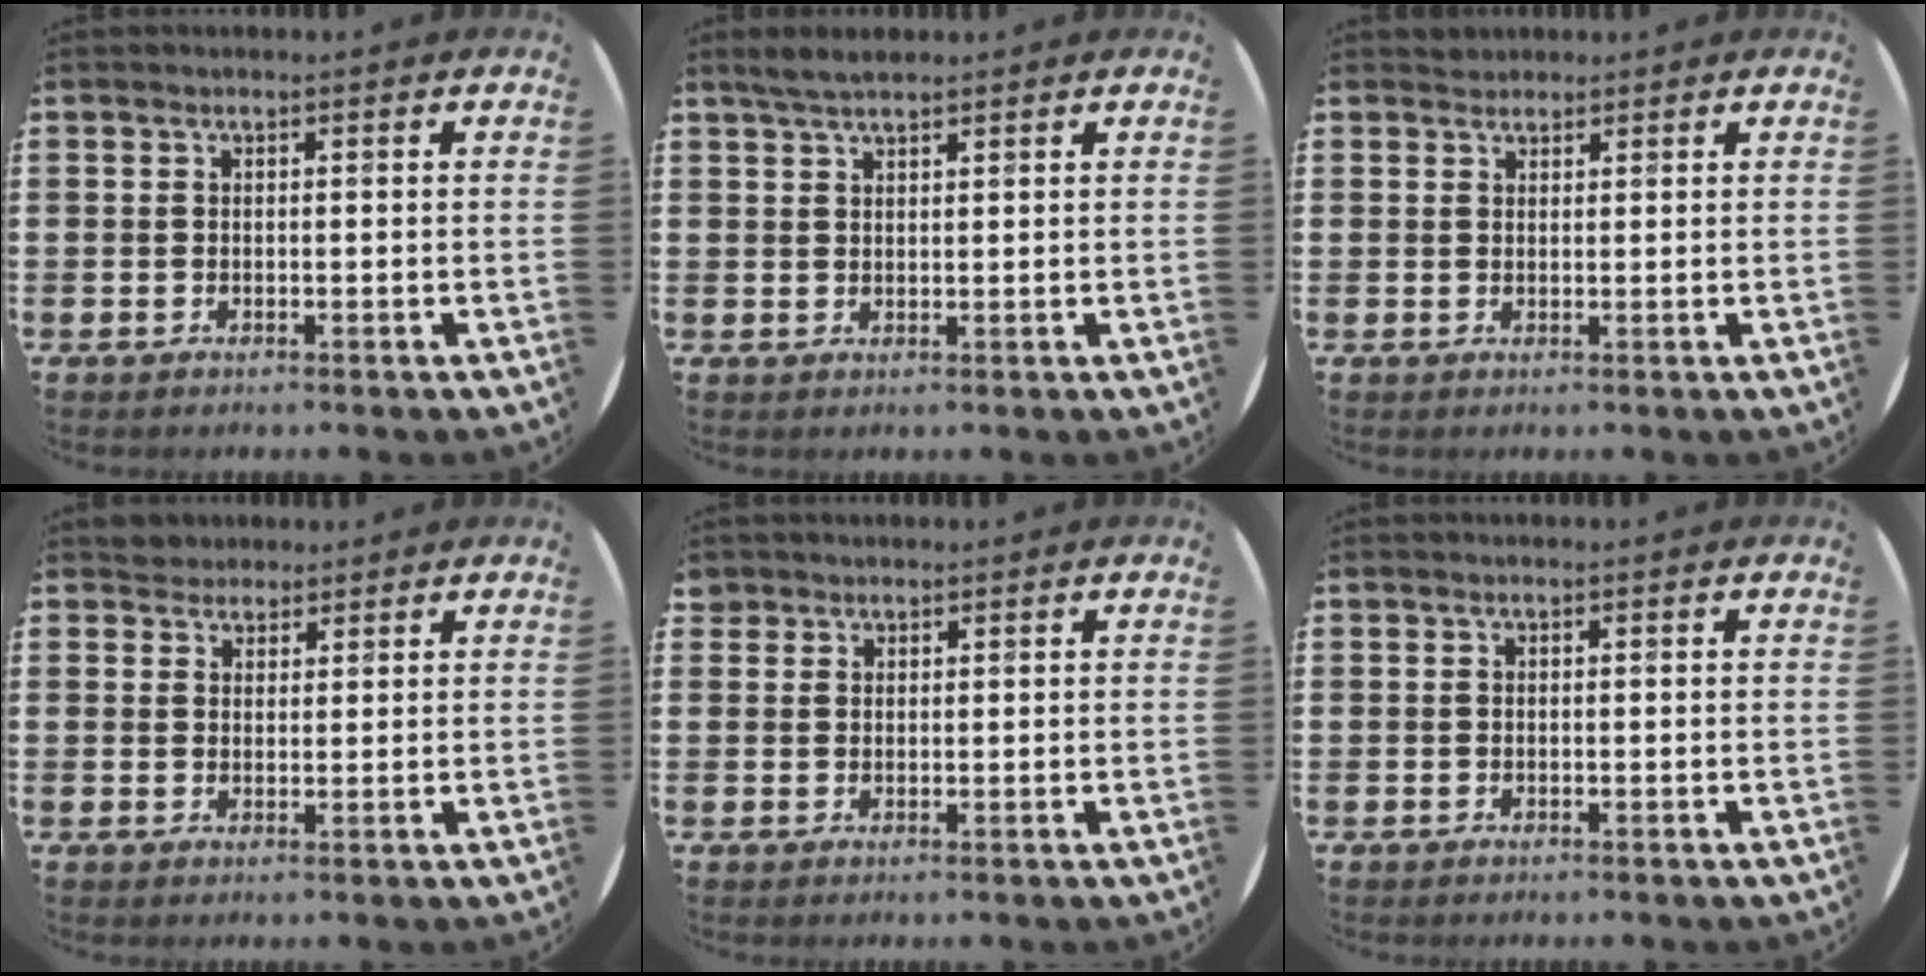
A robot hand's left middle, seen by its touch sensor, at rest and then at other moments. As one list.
[{"total": 2.5, "force": [2.2, 0.4, 1.2], "torque": [-0.027, 0.005, 0.040]}, {"total": 1.3, "force": [1.2, 0.4, -0.2], "torque": [0.009, -0.001, 0.023]}, {"total": 2.5, "force": [2.3, 1.0, -0.3], "torque": [0.008, 0.000, 0.045]}, {"total": 1.3, "force": [1.2, 0.6, 0.0], "torque": [-0.003, 0.003, 0.024]}, {"total": 0.0}]